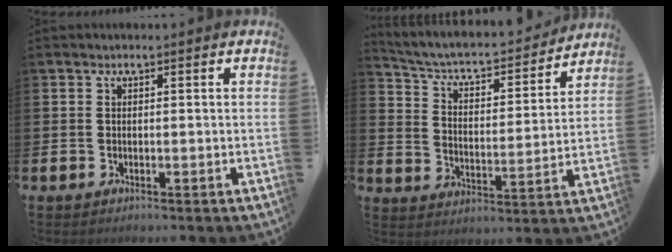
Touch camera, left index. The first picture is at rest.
{"total": 5.5, "force": [4.9, 1.6, 1.9], "torque": [-0.070, -0.041, 0.073]}